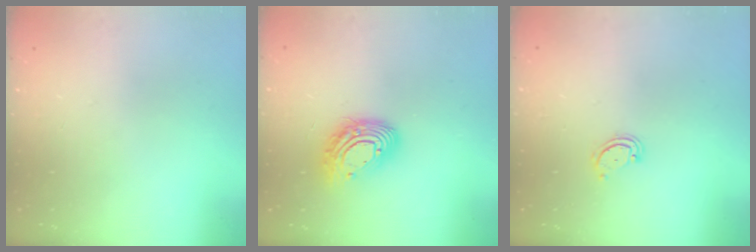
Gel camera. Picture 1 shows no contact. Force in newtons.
{"total": 13.4, "press": 13.4, "slide": 1.3}
{"total": 2.6, "press": 2.6, "slide": 0.3}